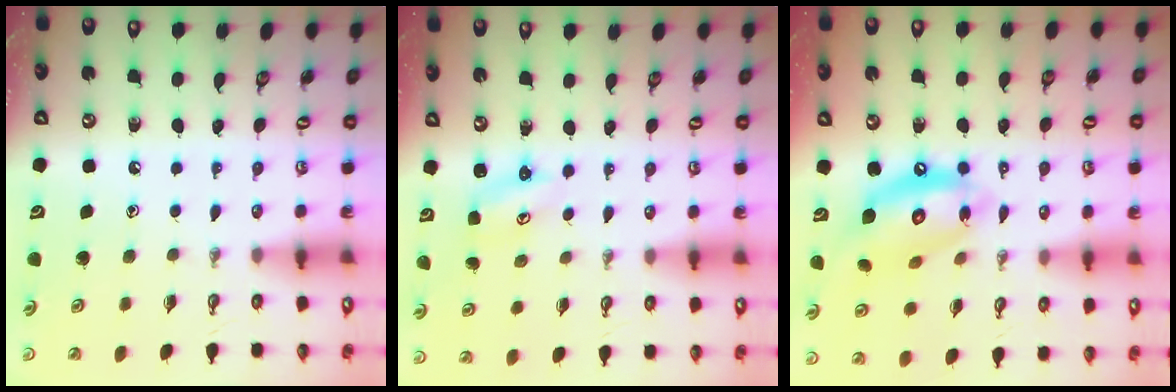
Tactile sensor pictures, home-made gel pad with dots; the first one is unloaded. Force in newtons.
{"total": 2.8, "press": 2.8, "slide": 0.3}
{"total": 14.9, "press": 14.8, "slide": 1.4}